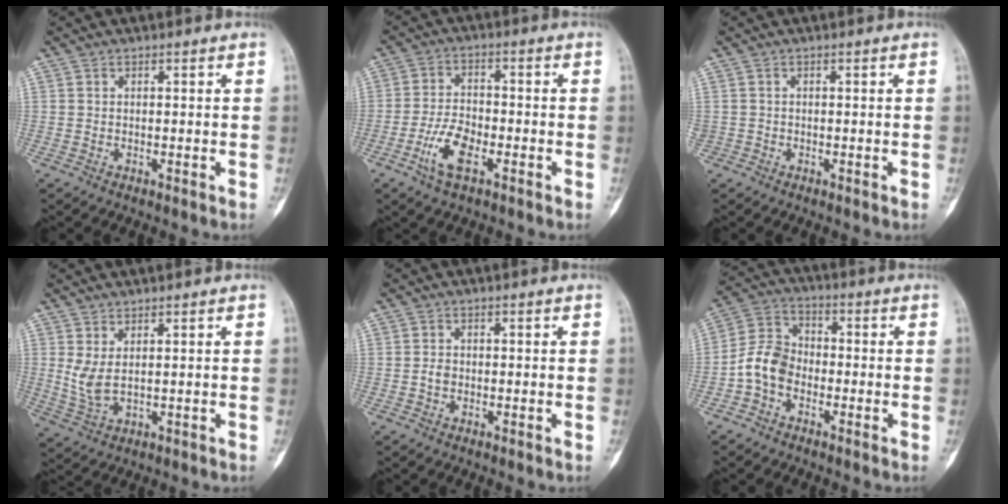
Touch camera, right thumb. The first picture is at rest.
{"total": 7.5, "force": [-3.4, 3.5, 5.7], "torque": [-0.110, 0.015, -0.069]}
{"total": 0.8, "force": [-0.3, 0.7, 0.3], "torque": [-0.008, 0.008, -0.005]}
{"total": 4.4, "force": [1.3, 1.8, 3.8], "torque": [-0.082, -0.010, 0.037]}
{"total": 1.4, "force": [-0.3, 1.0, 0.8], "torque": [-0.012, 0.004, -0.007]}
{"total": 7.9, "force": [-2.7, 5.9, 4.6], "torque": [-0.078, 0.031, -0.066]}